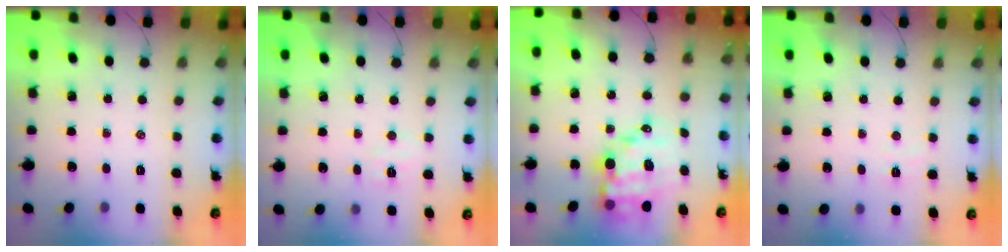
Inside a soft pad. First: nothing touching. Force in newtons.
{"total": 4.2, "press": 4.1, "slide": 1.0}
{"total": 12.9, "press": 12.5, "slide": 3.3}
{"total": 2.5, "press": 2.4, "slide": 0.8}